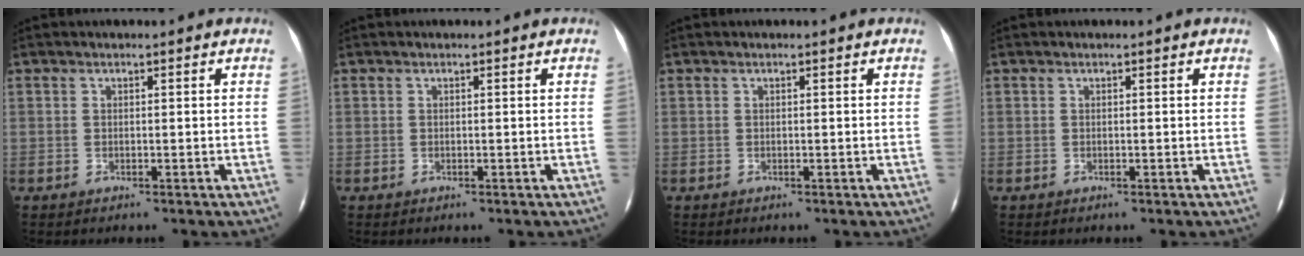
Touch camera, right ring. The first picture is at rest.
{"total": 0.0}
{"total": 0.0}
{"total": 0.0}